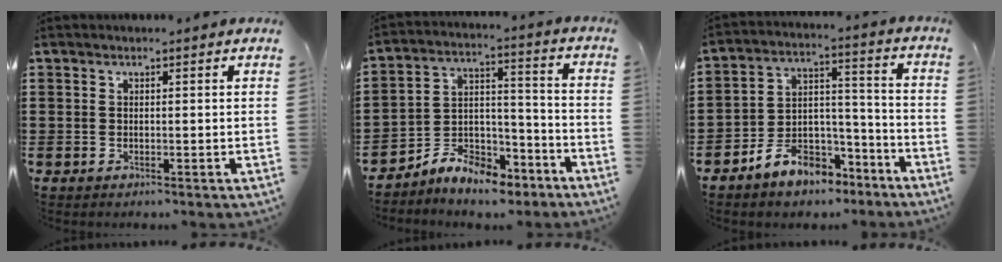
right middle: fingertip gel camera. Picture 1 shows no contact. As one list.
[{"total": 8.1, "force": [-7.4, 2.7, 2.2], "torque": [-0.039, 0.022, -0.140]}, {"total": 6.7, "force": [-5.8, 2.9, 1.3], "torque": [-0.026, 0.020, -0.112]}]